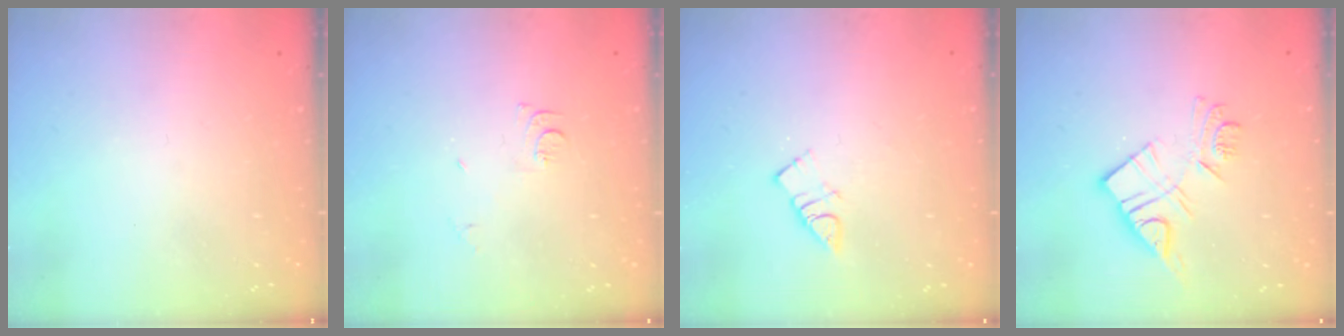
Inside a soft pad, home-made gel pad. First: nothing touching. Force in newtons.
{"total": 5.7, "press": 5.7, "slide": 0.6}
{"total": 3.9, "press": 3.9, "slide": 0.3}
{"total": 10.8, "press": 10.7, "slide": 0.9}